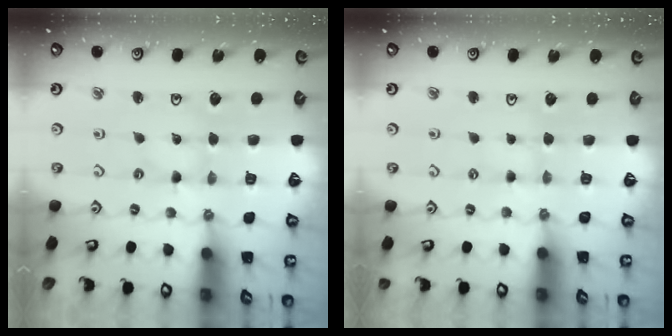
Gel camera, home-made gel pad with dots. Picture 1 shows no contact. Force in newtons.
{"total": 1.7, "press": 1.7, "slide": 0.3}